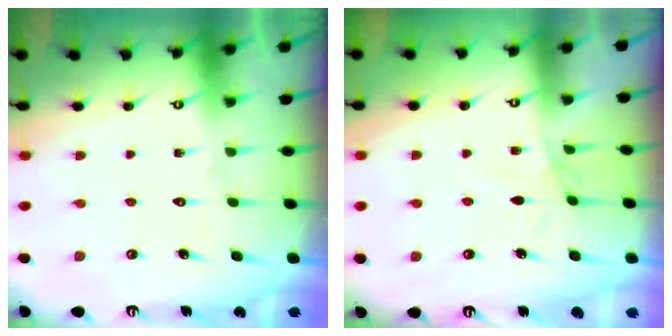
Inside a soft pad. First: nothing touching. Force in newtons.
{"total": 2.2, "press": 2.1, "slide": 0.5}